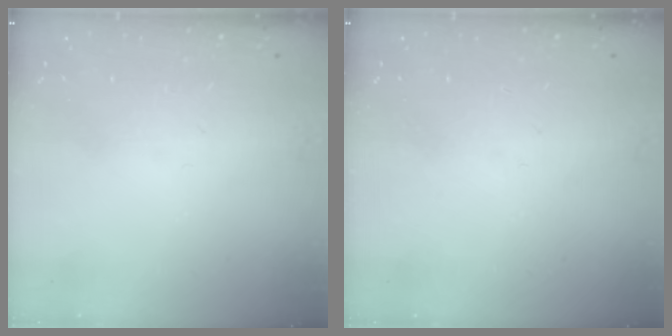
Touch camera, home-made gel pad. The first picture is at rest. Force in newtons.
{"total": 0.0}